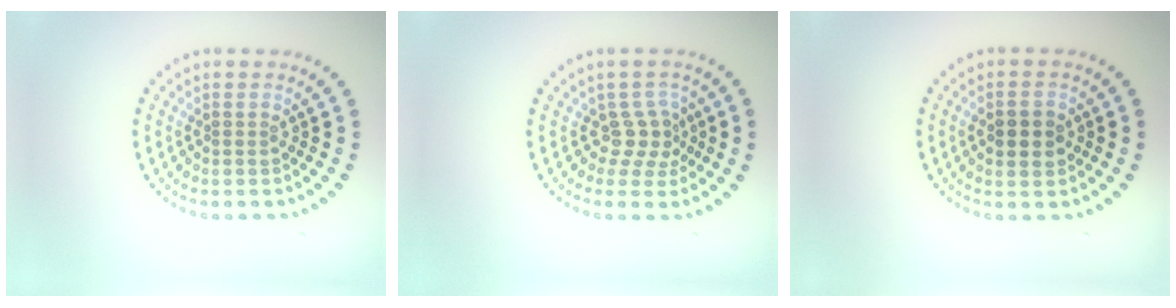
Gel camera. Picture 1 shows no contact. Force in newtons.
{"total": 2.3, "press": 1.5, "slide": 1.7}
{"total": 3.0, "press": 3.0, "slide": 0.2}